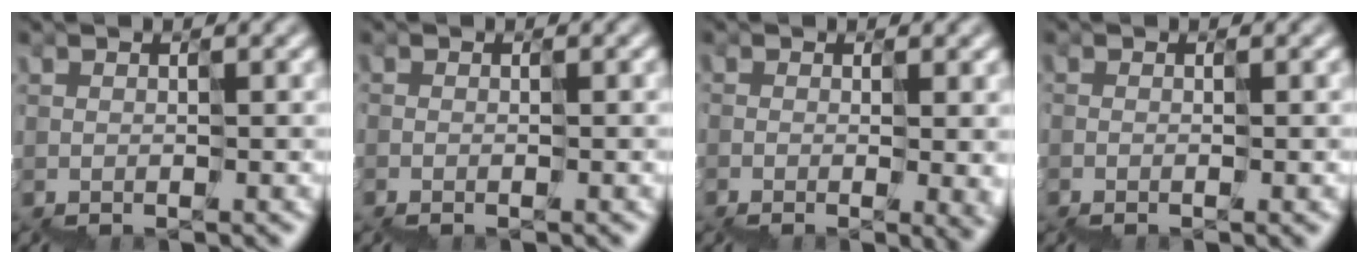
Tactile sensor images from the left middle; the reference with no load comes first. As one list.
[{"total": 0.5, "force": [-0.5, -0.1, -0.2], "torque": [-0.004, 0.001, -0.012]}, {"total": 5.7, "force": [-0.6, 2.7, 5.0], "torque": [-0.079, -0.005, 0.003]}, {"total": 0.9, "force": [-0.4, 0.3, 0.8], "torque": [-0.012, 0.000, -0.008]}]